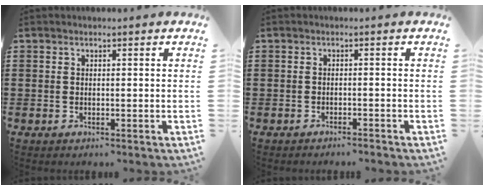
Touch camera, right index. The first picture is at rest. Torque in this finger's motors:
{"motor_torque": [-0.18, 1.02, -0.73, -0.09]}